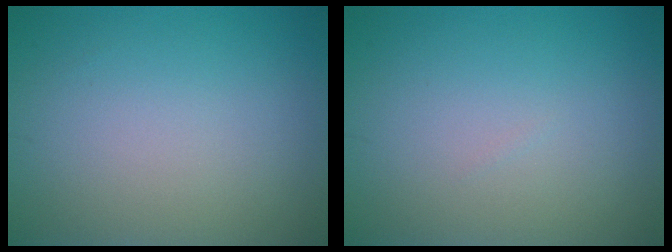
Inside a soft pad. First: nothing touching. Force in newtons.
{"total": 0.0}